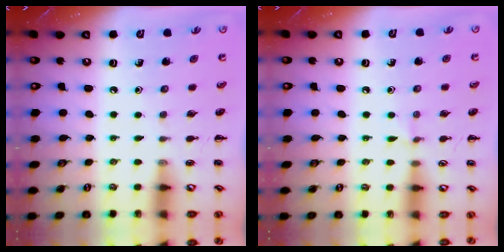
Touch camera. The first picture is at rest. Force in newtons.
{"total": 4.1, "press": 3.9, "slide": 1.4}